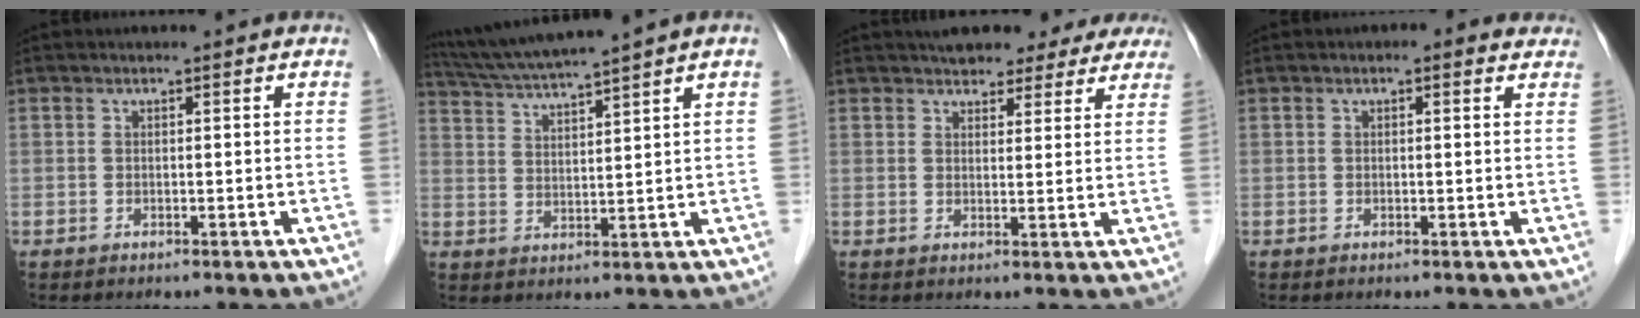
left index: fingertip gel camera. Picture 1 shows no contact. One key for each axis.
{"total": 9.0, "fx": 7.8, "fy": -1.7, "fz": 4.2, "tx": -0.076, "ty": 0.016, "tz": 0.138}
{"total": 11.3, "fx": 9.8, "fy": 4.6, "fz": 3.5, "tx": -0.016, "ty": 0.022, "tz": 0.107}
{"total": 2.5, "fx": 1.5, "fy": 1.2, "fz": 1.7, "tx": -0.019, "ty": 0.014, "tz": 0.012}